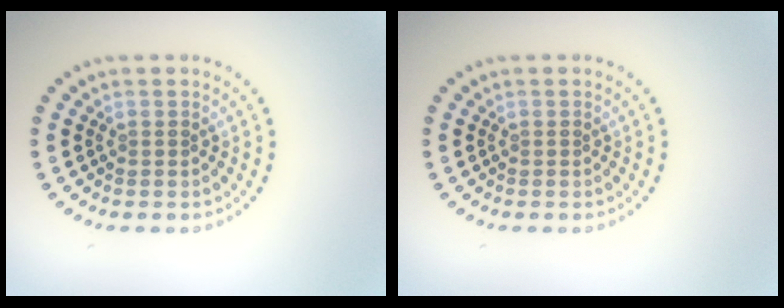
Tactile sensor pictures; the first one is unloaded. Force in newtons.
{"total": 0.0}